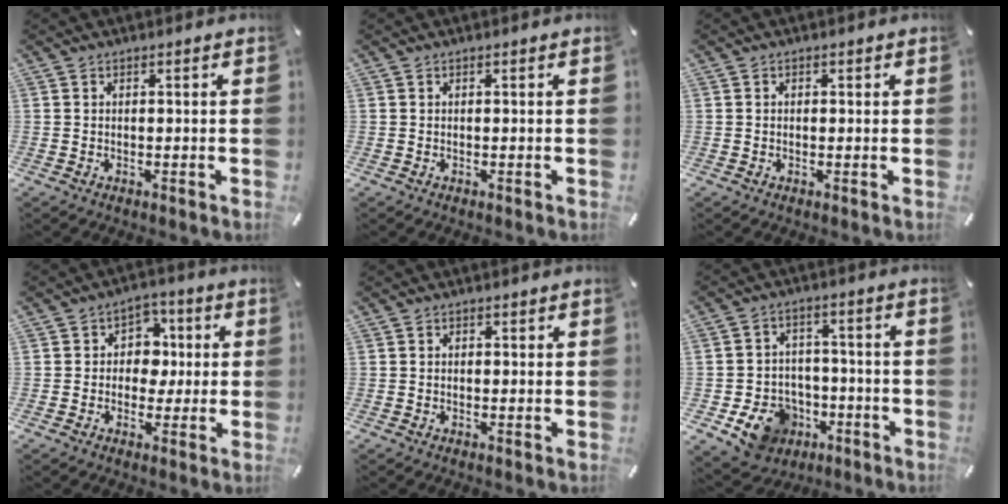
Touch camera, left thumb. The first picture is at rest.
{"total": 0.0}
{"total": 0.7, "force": [0.0, 0.6, 0.3], "torque": [-0.005, 0.005, -0.002]}
{"total": 7.5, "force": [-0.1, 6.8, 3.2], "torque": [-0.047, 0.012, -0.006]}
{"total": 0.8, "force": [-0.1, 0.7, 0.4], "torque": [-0.007, 0.003, -0.002]}
{"total": 10.7, "force": [-4.8, 8.9, 3.6], "torque": [-0.056, 0.035, -0.076]}